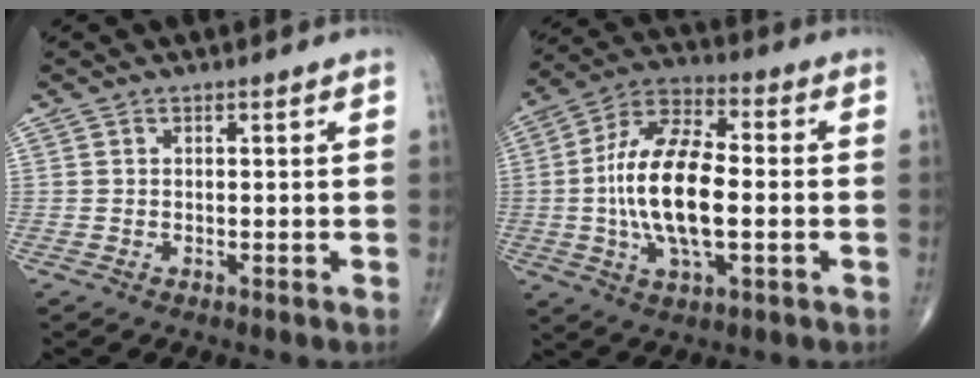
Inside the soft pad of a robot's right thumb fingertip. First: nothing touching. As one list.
[{"total": 16.8, "force": [-1.5, 7.5, 14.9], "torque": [-0.284, 0.021, -0.031]}]